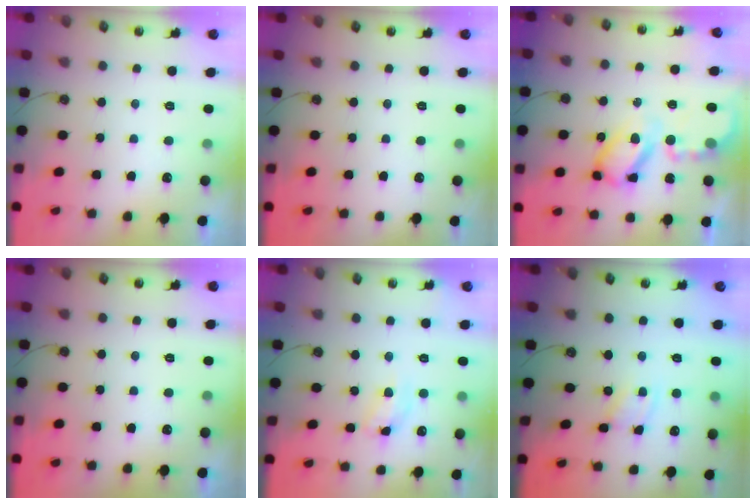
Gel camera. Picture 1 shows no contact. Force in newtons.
{"total": 0.0}
{"total": 13.4, "press": 13.3, "slide": 1.3}
{"total": 0.0}
{"total": 9.5, "press": 9.5, "slide": 0.6}
{"total": 1.3, "press": 1.3, "slide": 0.0}